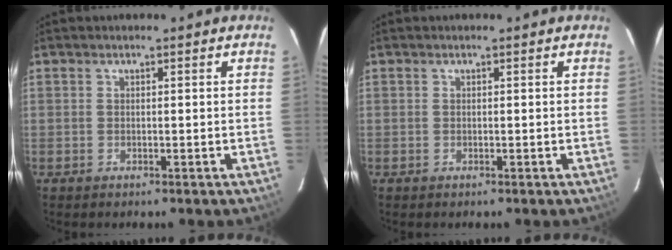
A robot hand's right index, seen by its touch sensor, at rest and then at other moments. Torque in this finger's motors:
{"motor_torque": [0.00, 0.00, 0.01, 0.00]}